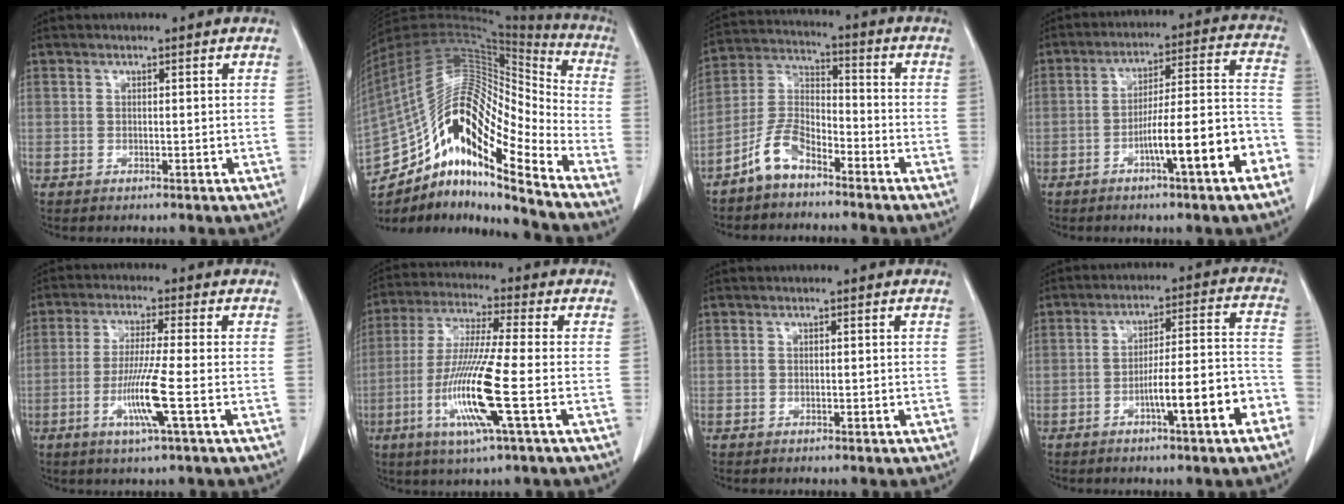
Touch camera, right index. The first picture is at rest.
{"total": 24.8, "force": [-14.9, 5.8, 19.0], "torque": [-0.366, 0.029, -0.262]}
{"total": 7.7, "force": [-5.6, 3.2, 4.2], "torque": [-0.098, 0.012, -0.116]}
{"total": 13.5, "force": [-6.1, 0.8, 12.0], "torque": [-0.176, 0.022, -0.090]}
{"total": 7.8, "force": [-2.5, -1.0, 7.3], "torque": [-0.144, -0.016, -0.051]}
{"total": 13.1, "force": [-3.9, -0.5, 12.5], "torque": [-0.259, -0.019, -0.082]}
{"total": 0.0}
{"total": 10.8, "force": [-5.0, 0.7, 9.6], "torque": [-0.140, 0.022, -0.072]}